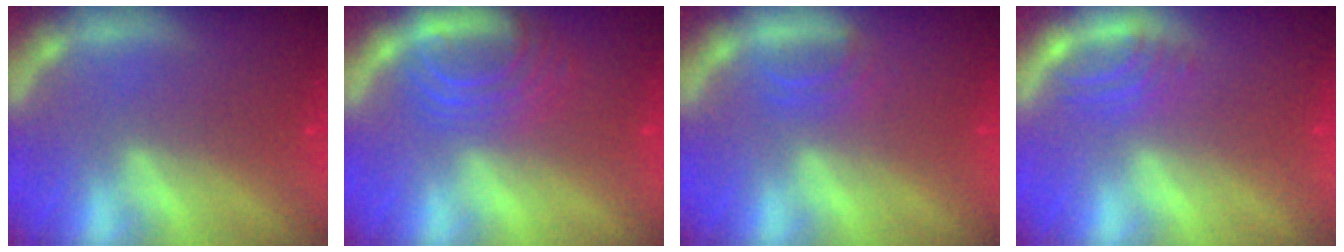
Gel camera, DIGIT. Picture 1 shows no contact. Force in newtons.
{"total": 6.1}
{"total": 1.9}
{"total": 2.5}